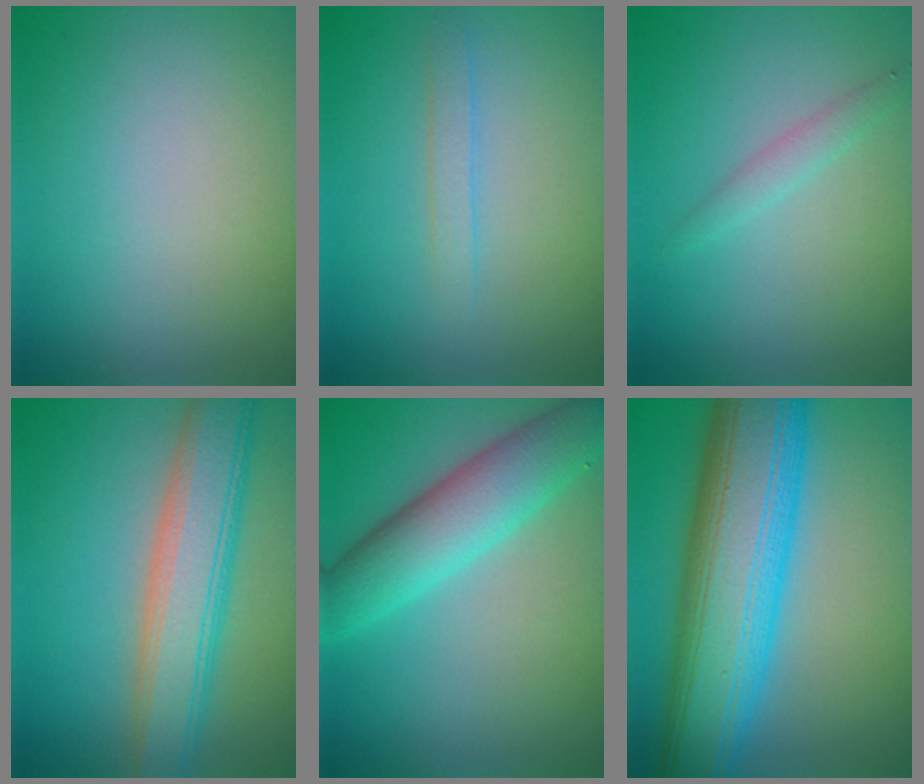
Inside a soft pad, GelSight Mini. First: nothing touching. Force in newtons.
{"total": 1.2, "press": 1.2, "slide": 0.0}
{"total": 1.2, "press": 1.2, "slide": 0.1}
{"total": 7.2, "press": 7.2, "slide": 0.2}
{"total": 6.2, "press": 6.2, "slide": 0.1}
{"total": 13.8, "press": 13.8, "slide": 0.1}